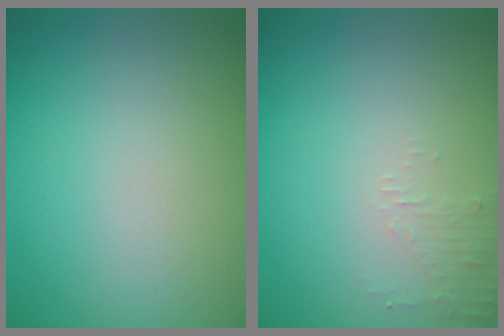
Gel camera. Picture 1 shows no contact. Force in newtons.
{"total": 1.3, "press": 1.2, "slide": 0.3}